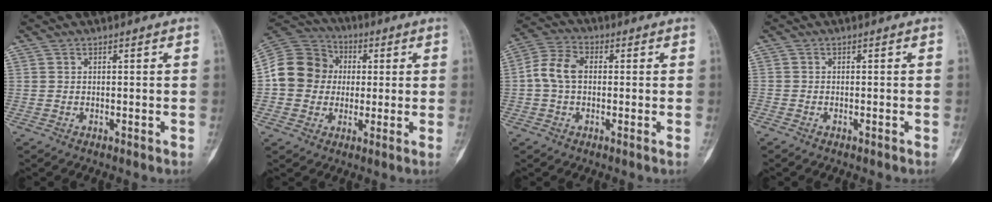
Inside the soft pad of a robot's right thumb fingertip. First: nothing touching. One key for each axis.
{"total": 13.5, "fx": 0.4, "fy": 12.2, "fz": 5.9, "tx": -0.092, "ty": 0.029, "tz": 0.001}
{"total": 6.9, "fx": -0.1, "fy": 4.4, "fz": 5.3, "tx": -0.104, "ty": 0.019, "tz": -0.013}
{"total": 0.6, "fx": -0.6, "fy": 0.1, "fz": 0.2, "tx": -0.005, "ty": 0.003, "tz": -0.011}